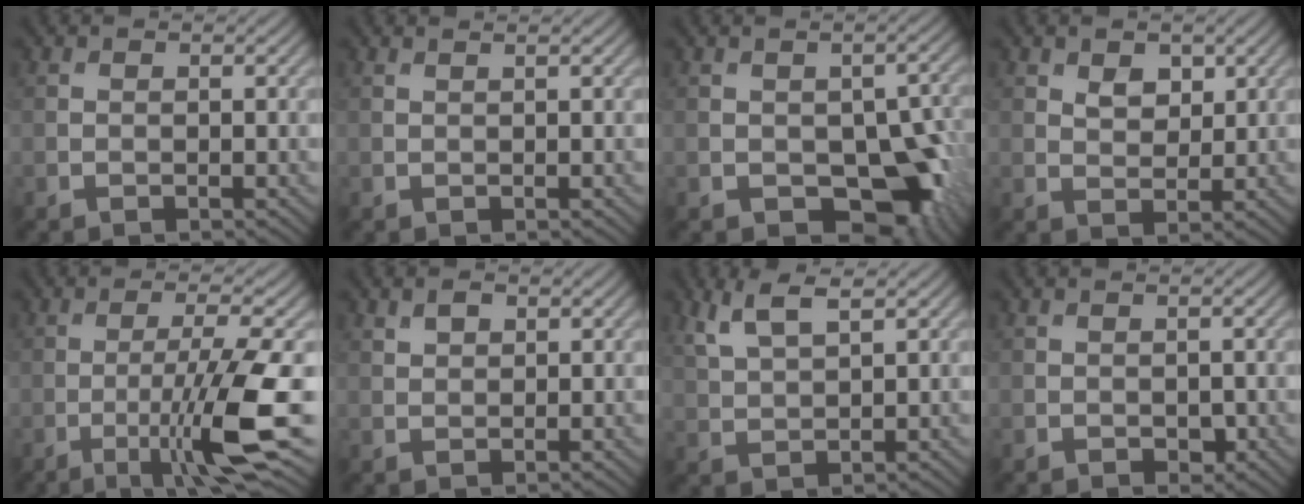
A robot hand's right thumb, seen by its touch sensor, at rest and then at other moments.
{"total": 0.6, "force": [0.5, 0.0, 0.3], "torque": [-0.007, 0.002, 0.006]}
{"total": 9.4, "force": [-3.1, 5.7, 6.8], "torque": [-0.090, -0.024, -0.037]}
{"total": 2.7, "force": [1.4, 1.8, 1.6], "torque": [-0.031, -0.006, 0.025]}
{"total": 10.0, "force": [-3.2, 1.1, 9.4], "torque": [-0.155, 0.005, -0.056]}
{"total": 1.7, "force": [1.1, 0.9, 0.9], "torque": [-0.021, 0.002, 0.023]}
{"total": 4.9, "force": [3.1, 1.3, 3.5], "torque": [-0.092, 0.006, 0.070]}
{"total": 1.2, "force": [-0.4, 0.6, 0.9], "torque": [-0.014, -0.003, -0.004]}